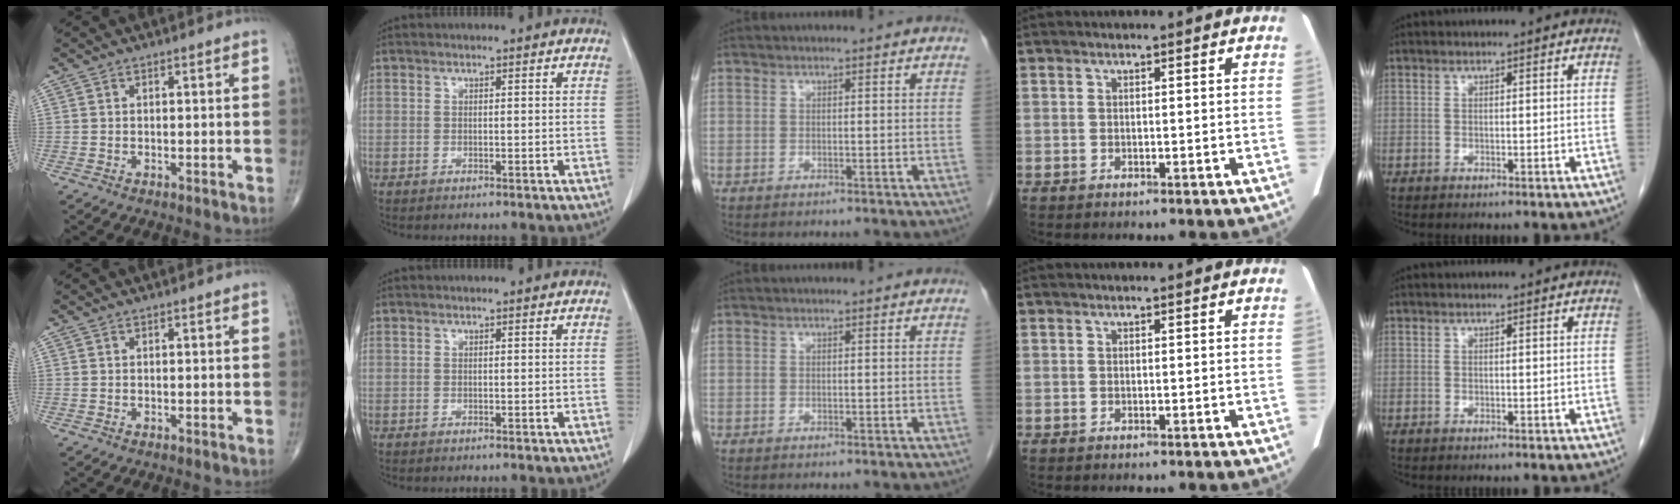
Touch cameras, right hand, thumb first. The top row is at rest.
{}